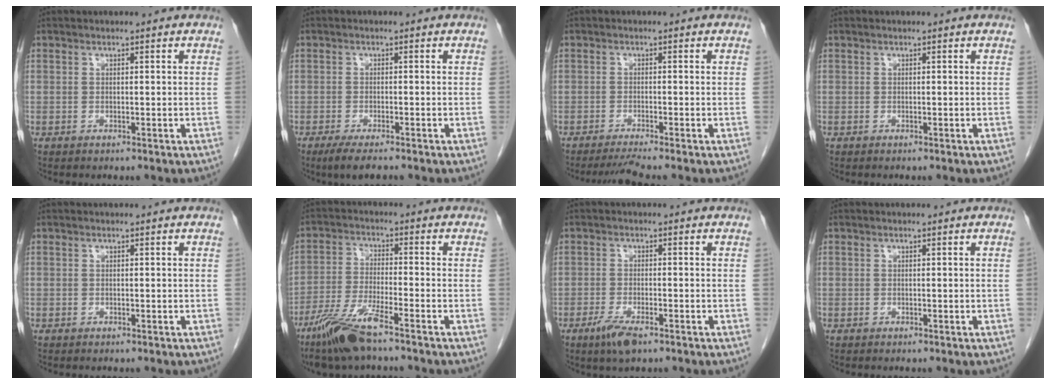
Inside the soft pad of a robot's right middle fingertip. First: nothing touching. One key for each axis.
{"total": 3.7, "fx": -2.7, "fy": 0.5, "fz": 2.4, "tx": -0.049, "ty": -0.011, "tz": -0.045}
{"total": 2.7, "fx": -2.3, "fy": -1.1, "fz": 0.9, "tx": -0.027, "ty": -0.015, "tz": -0.044}
{"total": 0.0}
{"total": 0.0}
{"total": 9.2, "fx": -6.4, "fy": 0.8, "fz": 6.5, "tx": -0.140, "ty": -0.022, "tz": -0.127}
{"total": 4.2, "fx": -2.7, "fy": 0.9, "fz": 3.0, "tx": -0.065, "ty": -0.006, "tz": -0.047}
{"total": 0.0}